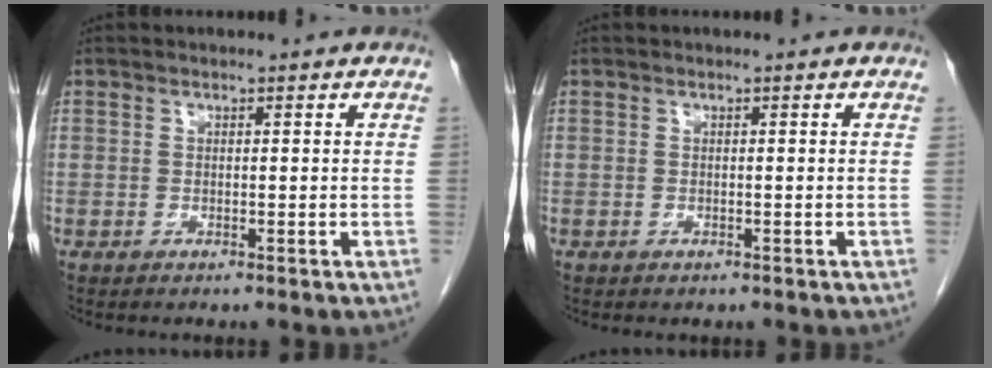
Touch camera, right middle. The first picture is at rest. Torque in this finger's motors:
{"motor_torque": [0.41, -0.11, -0.02, 0.02]}